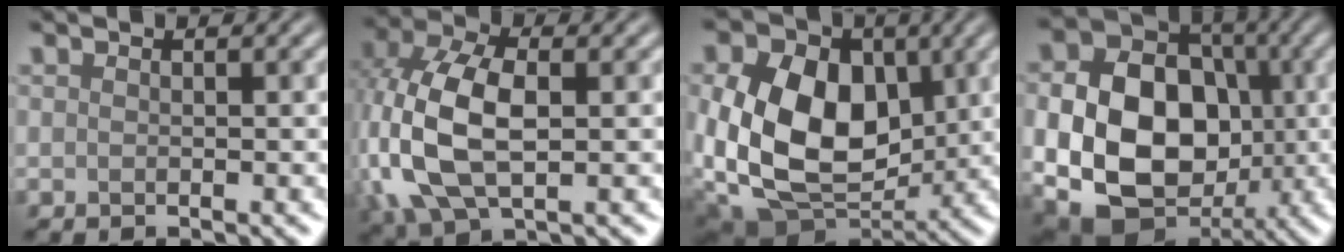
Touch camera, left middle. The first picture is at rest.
{"total": 9.6, "force": [-0.4, 5.7, 7.7], "torque": [-0.189, 0.001, -0.011]}
{"total": 15.6, "force": [0.7, 11.4, 10.7], "torque": [-0.191, -0.006, 0.013]}
{"total": 14.5, "force": [-1.6, 11.1, 9.2], "torque": [-0.155, -0.015, -0.024]}